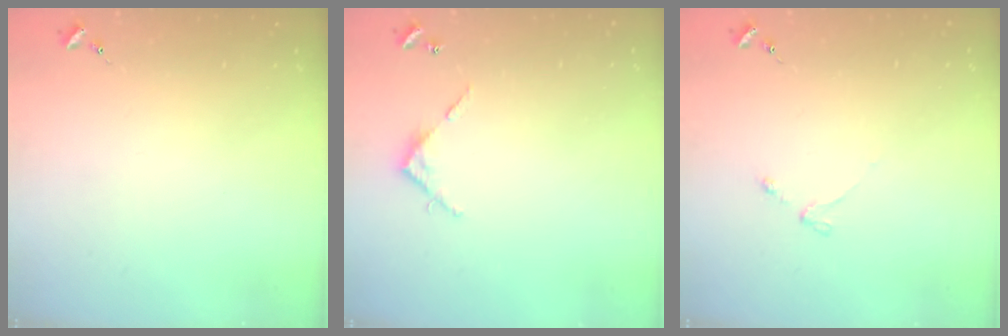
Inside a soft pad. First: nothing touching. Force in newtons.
{"total": 4.5, "press": 4.5, "slide": 0.4}
{"total": 3.0, "press": 2.9, "slide": 0.5}